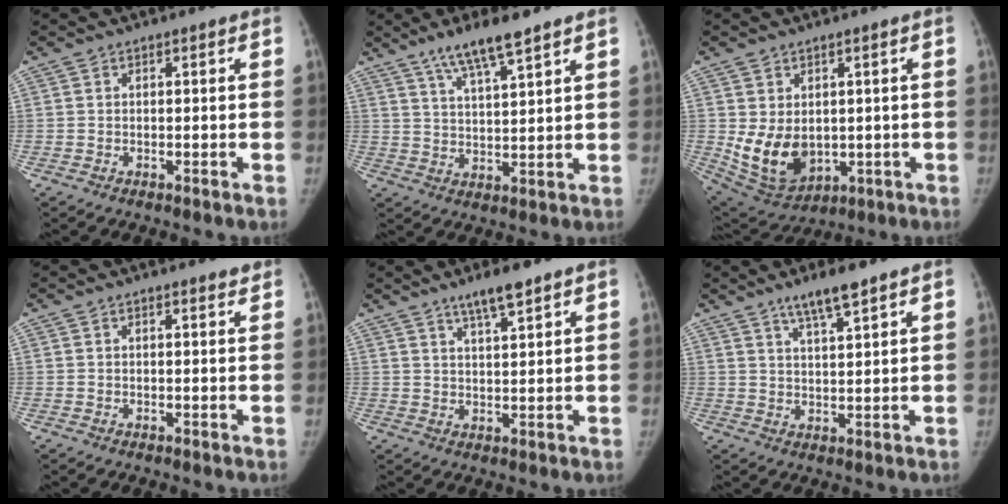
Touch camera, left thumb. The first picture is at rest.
{"total": 8.8, "force": [6.2, 1.2, 6.1], "torque": [-0.107, -0.030, 0.115]}
{"total": 10.4, "force": [-0.2, 7.6, 7.2], "torque": [-0.106, -0.014, 0.025]}
{"total": 1.3, "force": [1.1, 0.3, 0.6], "torque": [-0.004, -0.006, 0.016]}
{"total": 5.8, "force": [4.3, 0.8, 3.9], "torque": [-0.066, -0.023, 0.075]}
{"total": 6.6, "force": [4.7, 0.9, 4.5], "torque": [-0.077, -0.025, 0.085]}